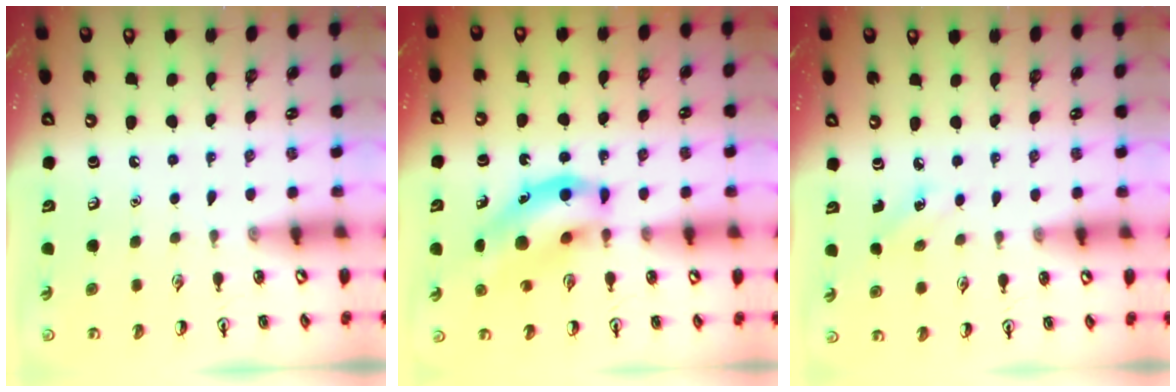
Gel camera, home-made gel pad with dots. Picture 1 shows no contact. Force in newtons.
{"total": 12.3, "press": 11.7, "slide": 3.9}
{"total": 2.3, "press": 2.2, "slide": 0.8}